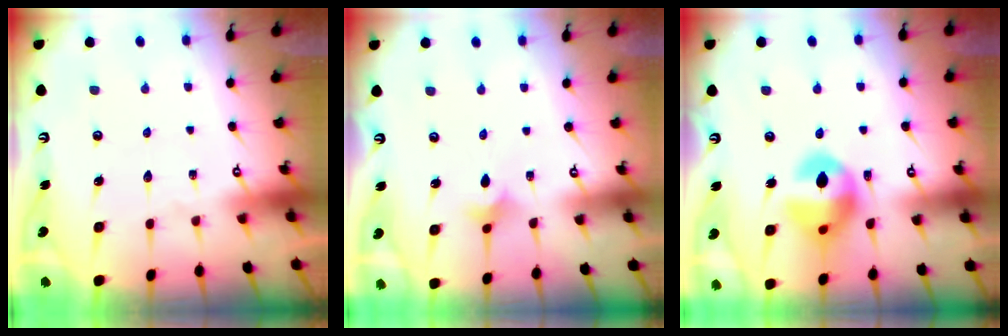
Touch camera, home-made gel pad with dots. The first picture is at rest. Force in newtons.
{"total": 1.9, "press": 1.8, "slide": 0.6}
{"total": 14.3, "press": 13.5, "slide": 4.8}